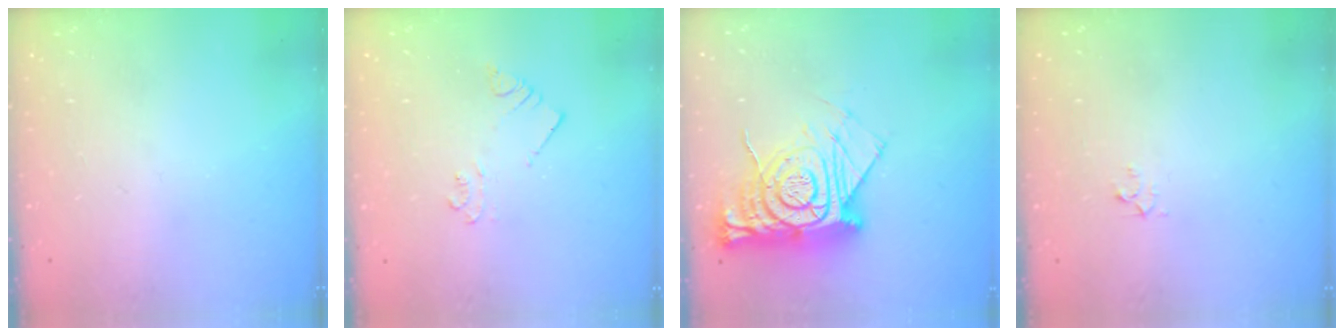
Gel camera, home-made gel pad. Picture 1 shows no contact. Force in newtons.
{"total": 2.5, "press": 2.5, "slide": 0.2}
{"total": 17.8, "press": 17.7, "slide": 1.6}
{"total": 2.3, "press": 2.3, "slide": 0.2}